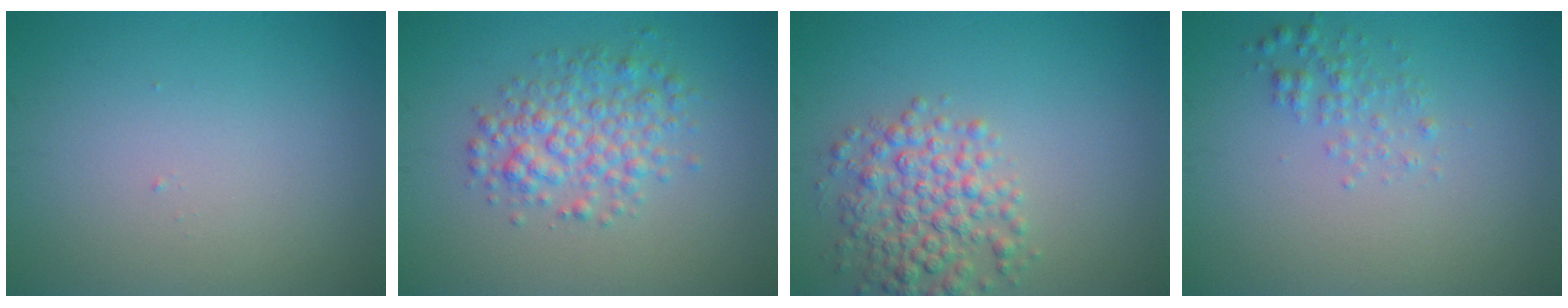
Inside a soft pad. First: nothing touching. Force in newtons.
{"total": 3.8, "press": 3.8, "slide": 0.1}
{"total": 4.7, "press": 4.7, "slide": 0.1}
{"total": 1.5, "press": 1.5, "slide": 0.0}